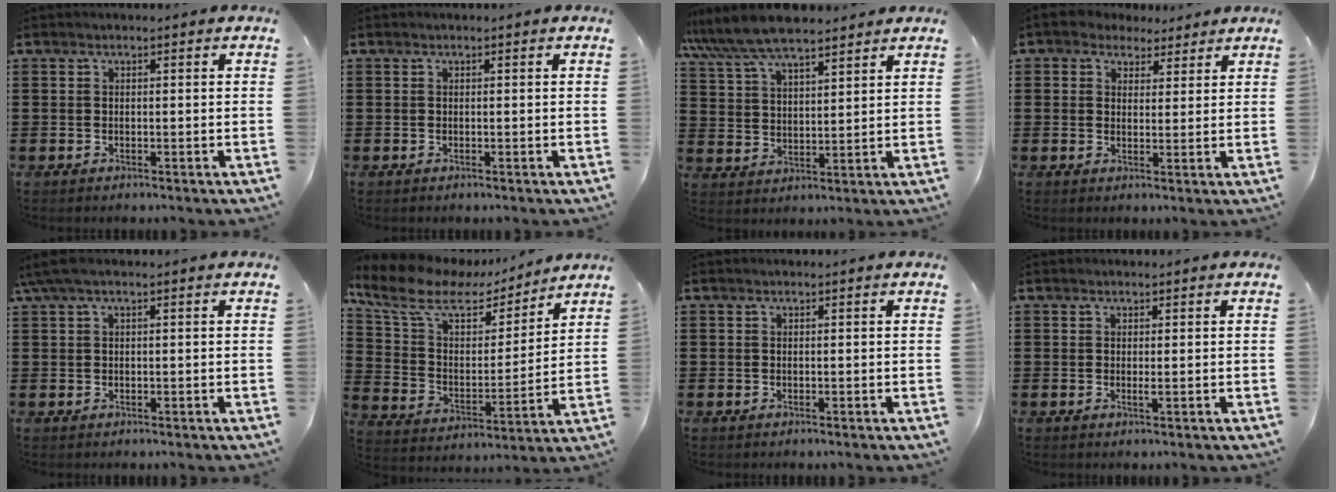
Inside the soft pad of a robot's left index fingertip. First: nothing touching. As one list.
[{"total": 0.0}, {"total": 8.0, "force": [7.1, 1.5, 3.4], "torque": [-0.088, -0.016, 0.131]}, {"total": 3.5, "force": [2.7, 2.2, 0.4], "torque": [-0.023, 0.006, 0.050]}, {"total": 1.9, "force": [0.2, 0.4, 1.9], "torque": [-0.041, -0.002, 0.001]}, {"total": 9.9, "force": [7.3, 3.8, 5.4], "torque": [-0.144, -0.035, 0.121]}, {"total": 0.0}, {"total": 0.8, "force": [0.0, 0.0, 0.8], "torque": [-0.015, -0.006, 0.002]}]